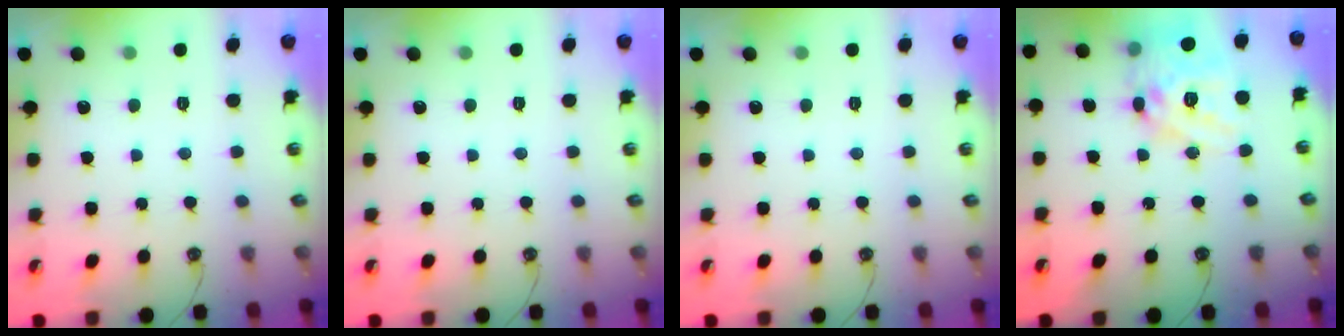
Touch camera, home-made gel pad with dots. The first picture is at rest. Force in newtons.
{"total": 0.0}
{"total": 0.0}
{"total": 18.2, "press": 18.1, "slide": 1.8}